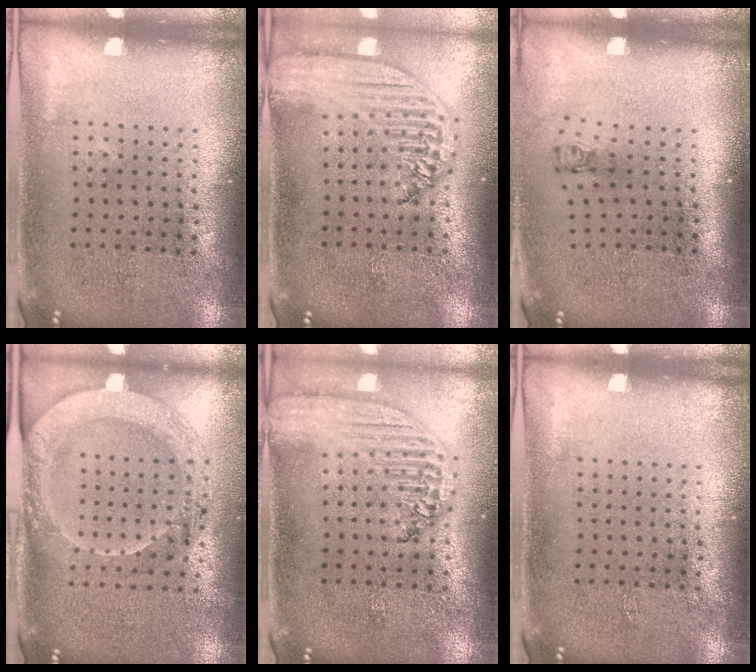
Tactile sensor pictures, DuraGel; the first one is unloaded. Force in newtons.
{"total": 2.5, "press": 2.1, "slide": 1.3}
{"total": 0.7, "press": 0.4, "slide": 0.6}
{"total": 2.0, "press": 2.0, "slide": 0.5}
{"total": 2.3, "press": 1.9, "slide": 1.2}
{"total": 0.0}